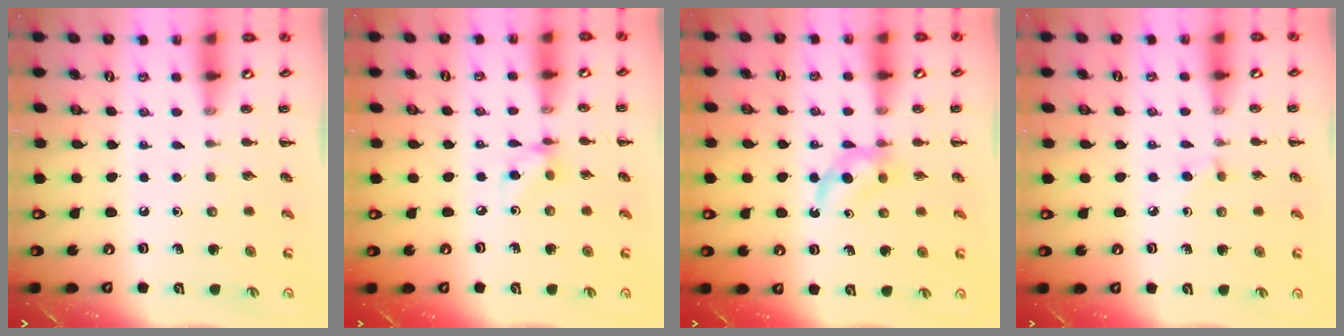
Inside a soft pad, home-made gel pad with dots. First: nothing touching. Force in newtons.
{"total": 5.6, "press": 5.6, "slide": 0.3}
{"total": 4.5, "press": 4.1, "slide": 1.7}
{"total": 1.5, "press": 1.3, "slide": 0.8}